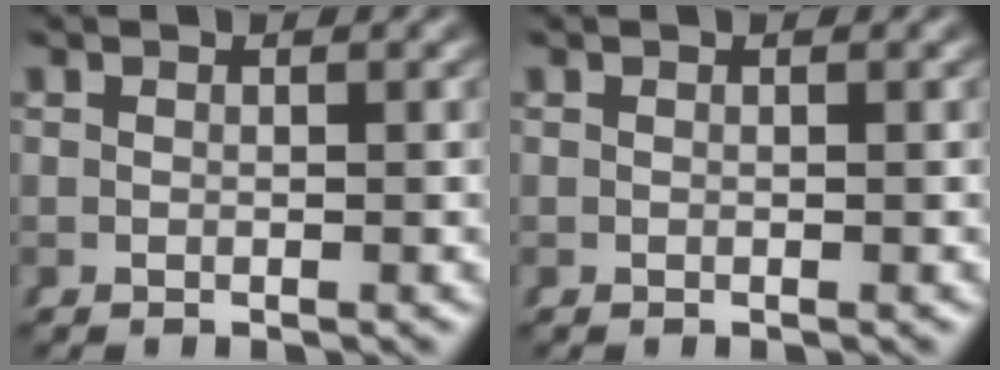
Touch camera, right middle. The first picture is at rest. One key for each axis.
{"total": 0.0}